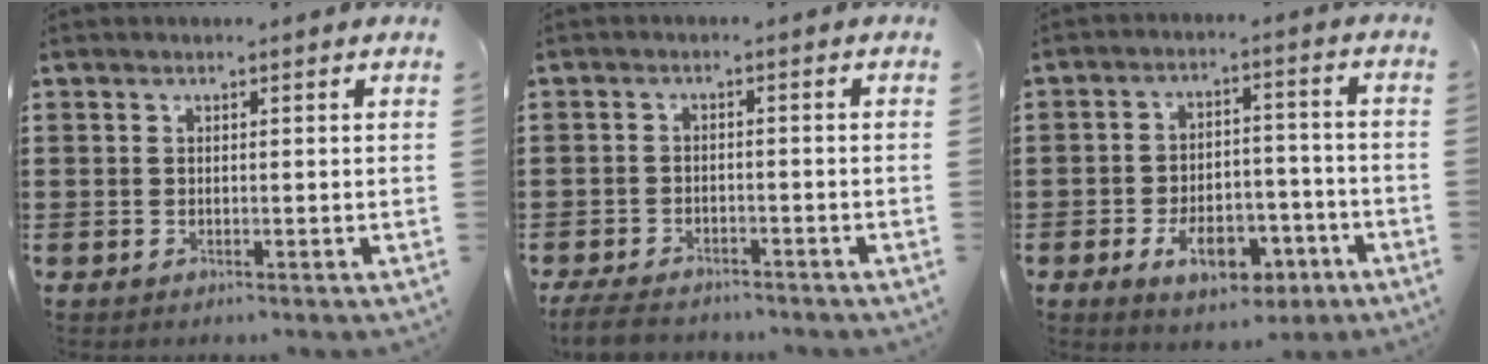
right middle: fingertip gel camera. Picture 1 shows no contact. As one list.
[{"total": 3.5, "force": [-3.3, 0.7, 1.0], "torque": [-0.034, -0.004, -0.070]}, {"total": 8.8, "force": [-4.9, 4.3, 5.9], "torque": [-0.097, 0.014, -0.087]}]